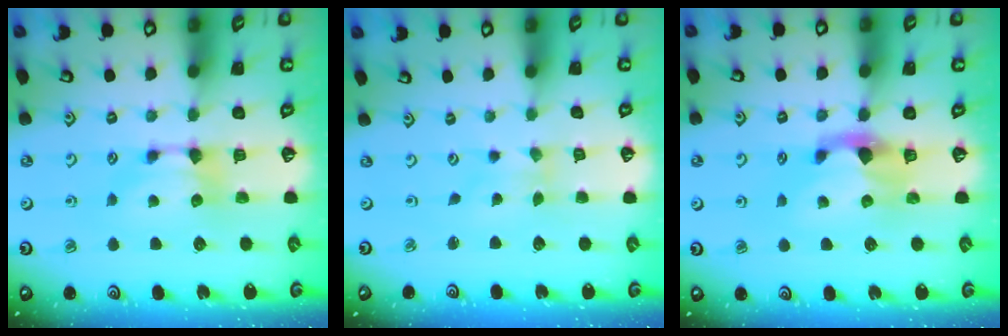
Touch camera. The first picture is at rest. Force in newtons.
{"total": 3.5, "press": 3.3, "slide": 0.9}
{"total": 2.2, "press": 1.9, "slide": 1.2}